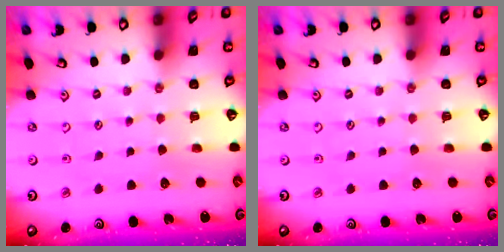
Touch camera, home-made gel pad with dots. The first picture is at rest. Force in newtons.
{"total": 0.0}